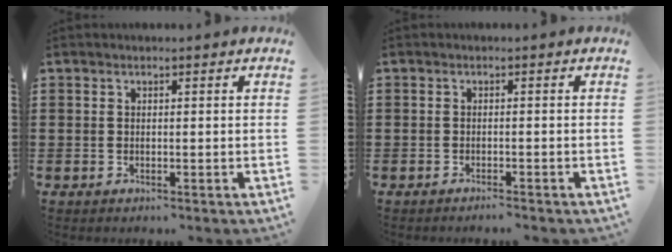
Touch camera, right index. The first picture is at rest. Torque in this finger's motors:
{"motor_torque": [1.23, 0.91, -0.07, -0.02]}